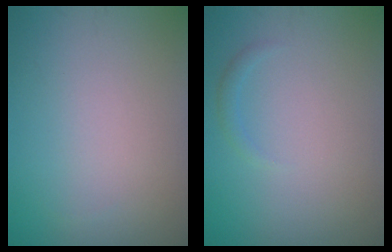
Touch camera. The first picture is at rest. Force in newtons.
{"total": 0.8, "press": 0.8, "slide": 0.1}